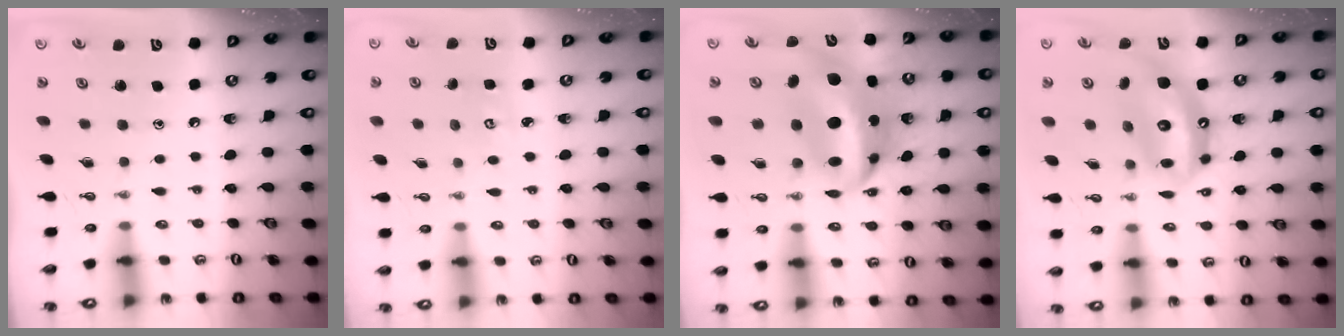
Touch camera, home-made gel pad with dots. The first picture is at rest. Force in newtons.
{"total": 2.7, "press": 2.7, "slide": 0.3}
{"total": 12.9, "press": 12.9, "slide": 1.1}
{"total": 14.3, "press": 14.3, "slide": 1.3}